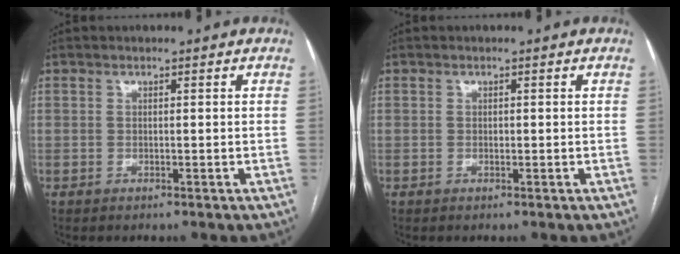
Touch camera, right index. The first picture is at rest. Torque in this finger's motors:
{"motor_torque": [0.19, -0.05, 0.07, 0.02]}